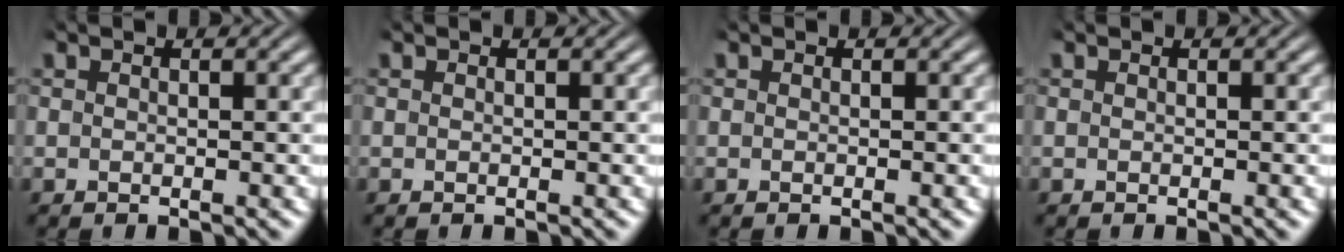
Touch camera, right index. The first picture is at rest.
{"total": 0.0}
{"total": 0.0}
{"total": 0.0}